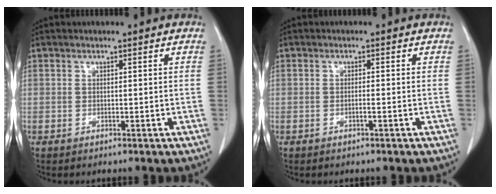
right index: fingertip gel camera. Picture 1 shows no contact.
{"total": 0.9, "force": [-0.4, 0.0, 0.8], "torque": [-0.015, 0.001, -0.006]}